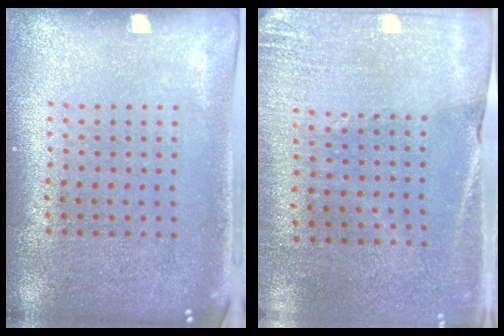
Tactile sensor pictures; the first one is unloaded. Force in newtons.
{"total": 2.6, "press": 2.5, "slide": 0.8}